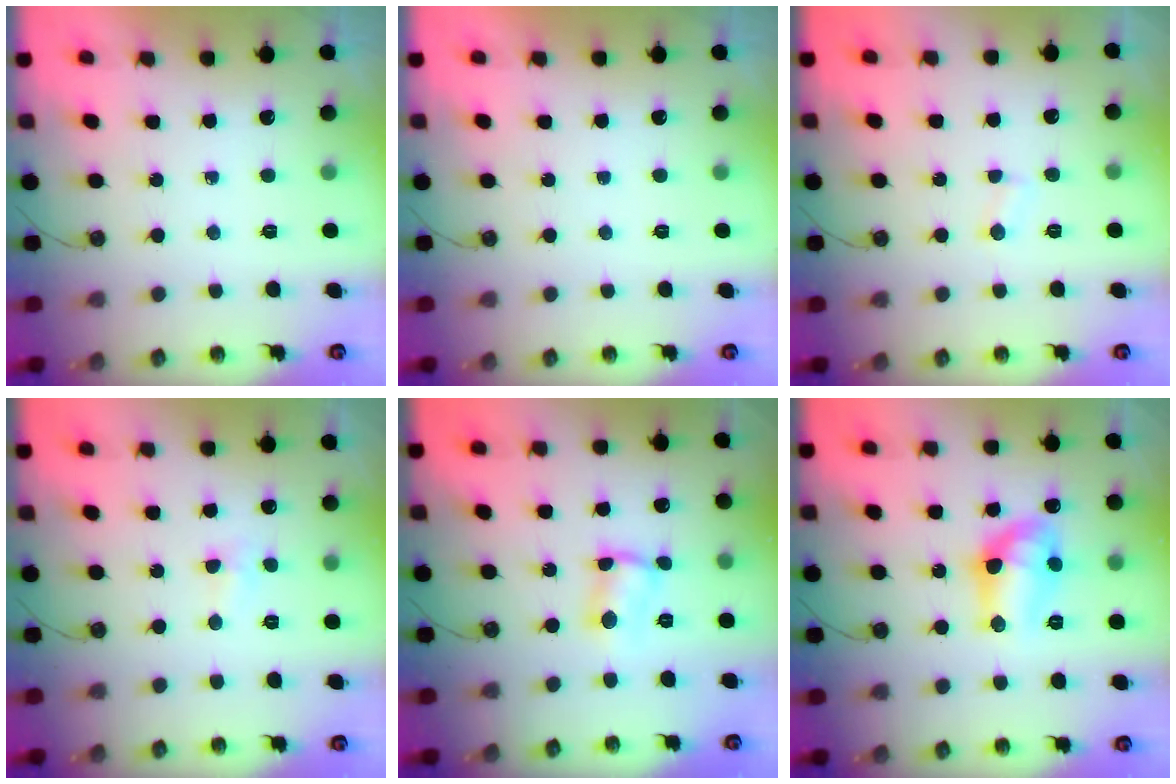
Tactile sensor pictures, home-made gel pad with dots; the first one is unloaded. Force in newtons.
{"total": 0.0}
{"total": 1.8, "press": 1.8, "slide": 0.2}
{"total": 2.4, "press": 2.4, "slide": 0.5}
{"total": 3.7, "press": 3.7, "slide": 0.2}
{"total": 11.7, "press": 11.7, "slide": 0.5}